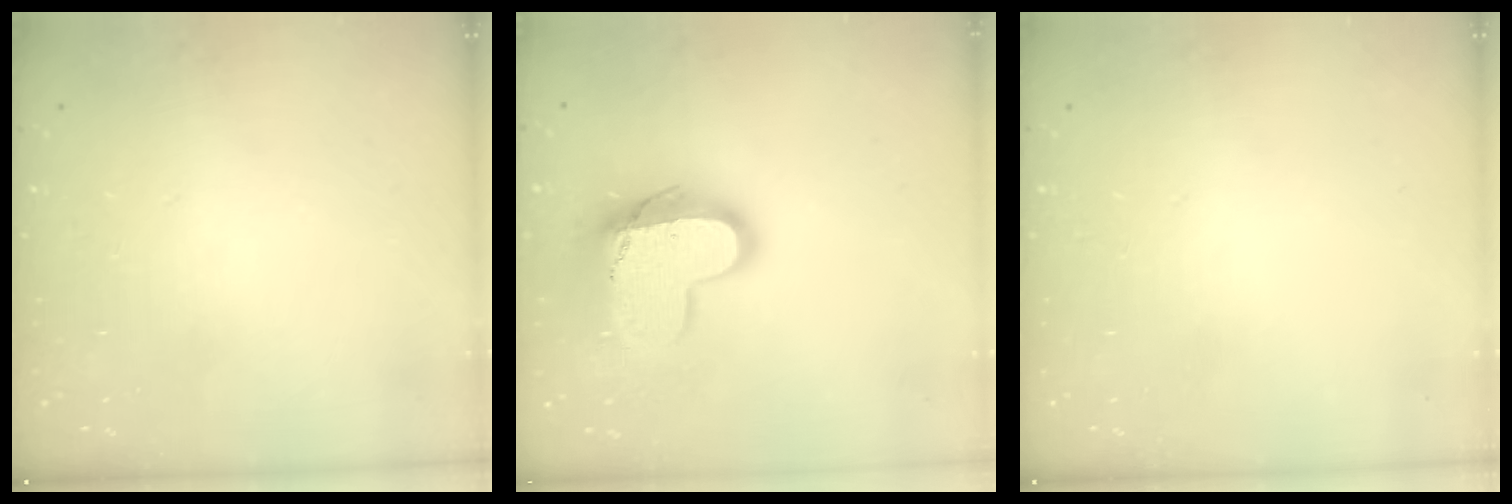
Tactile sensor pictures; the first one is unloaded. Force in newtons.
{"total": 14.3, "press": 14.3, "slide": 1.2}
{"total": 0.0}